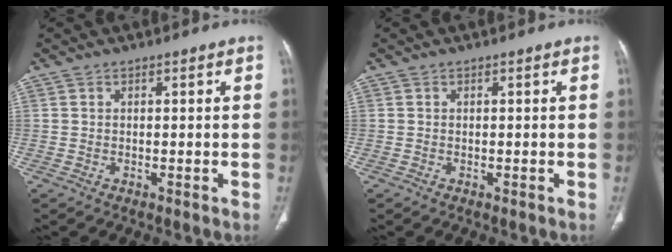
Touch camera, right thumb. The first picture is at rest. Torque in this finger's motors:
{"motor_torque": [-0.33, -0.19, 0.08, -0.06, -0.02]}